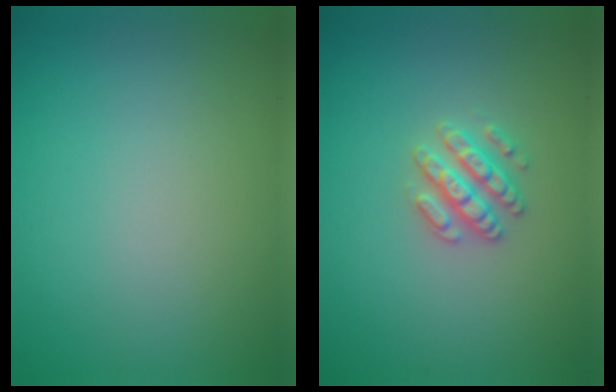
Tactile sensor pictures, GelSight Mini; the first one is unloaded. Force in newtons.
{"total": 2.6, "press": 2.6, "slide": 0.3}